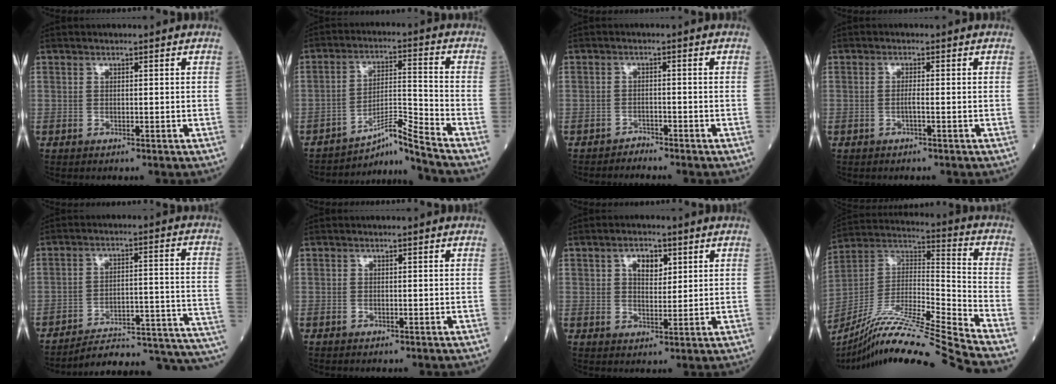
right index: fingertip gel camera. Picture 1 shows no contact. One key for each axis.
{"total": 7.8, "fx": -7.0, "fy": -3.0, "fz": 1.7, "tx": -0.041, "ty": 0.015, "tz": -0.117}
{"total": 1.6, "fx": -1.5, "fy": -0.2, "fz": -0.5, "tx": 0.014, "ty": -0.007, "tz": -0.026}
{"total": 1.1, "fx": -0.4, "fy": -0.1, "fz": 1.1, "tx": -0.020, "ty": 0.000, "tz": -0.009}
{"total": 17.9, "fx": -16.4, "fy": 1.3, "fz": 7.1, "tx": -0.041, "ty": 0.039, "tz": -0.219}
{"total": 0.0}
{"total": 4.2, "fx": 1.7, "fy": 2.4, "fz": 3.0, "tx": -0.048, "ty": 0.007, "tz": 0.029}
{"total": 24.4, "fx": -20.9, "fy": -2.7, "fz": 12.2, "tx": -0.224, "ty": -0.029, "tz": -0.369}